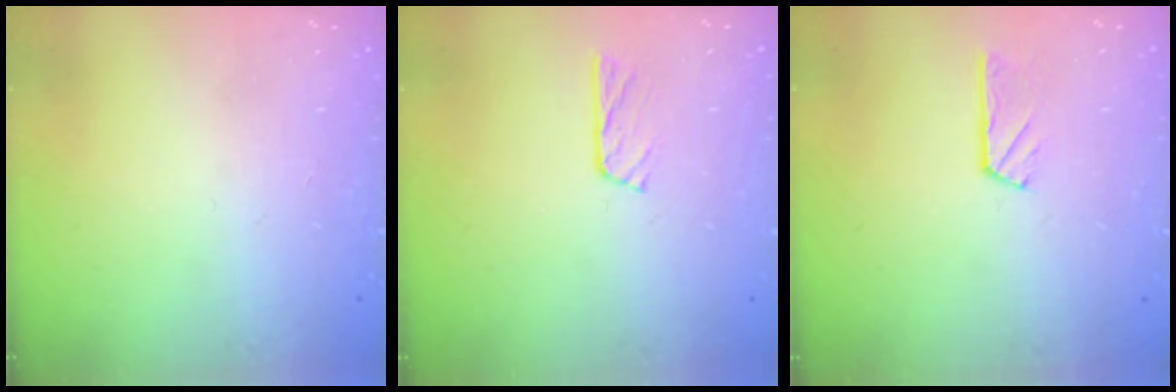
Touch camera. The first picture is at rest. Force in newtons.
{"total": 3.9, "press": 3.9, "slide": 0.4}
{"total": 3.2, "press": 3.2, "slide": 0.1}